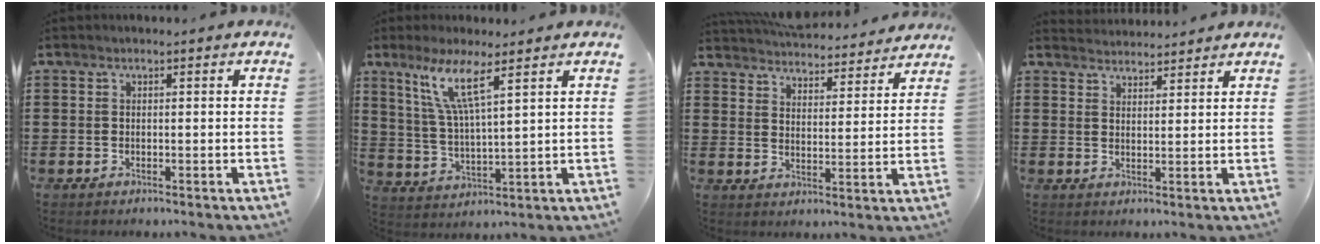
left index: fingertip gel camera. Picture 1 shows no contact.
{"total": 8.6, "force": [5.5, 0.7, 6.6], "torque": [-0.143, -0.010, 0.096]}
{"total": 4.6, "force": [4.6, 0.1, 0.2], "torque": [-0.028, -0.033, 0.079]}
{"total": 2.6, "force": [2.6, 0.1, -0.5], "torque": [0.002, -0.006, 0.050]}